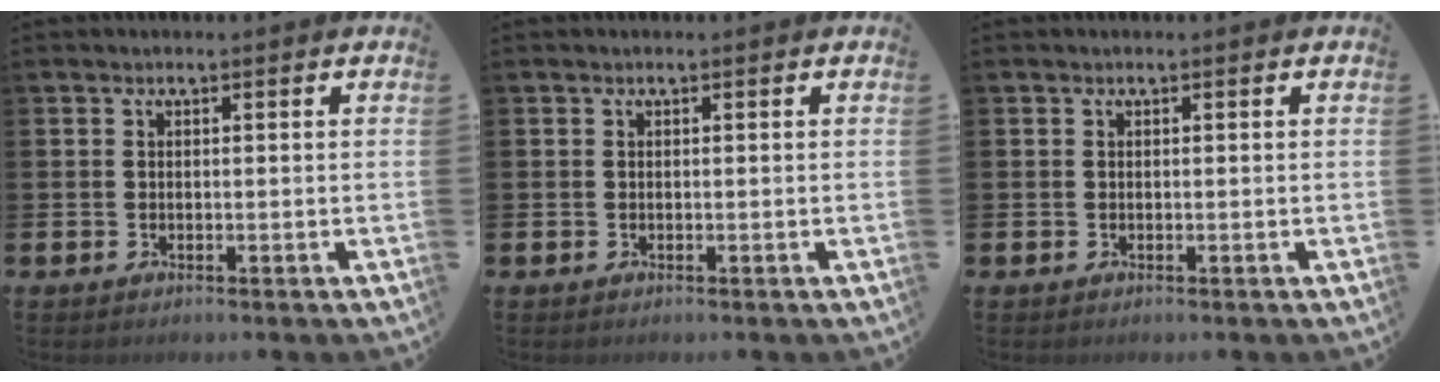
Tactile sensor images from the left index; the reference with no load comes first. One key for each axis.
{"total": 0.0}
{"total": 0.0}